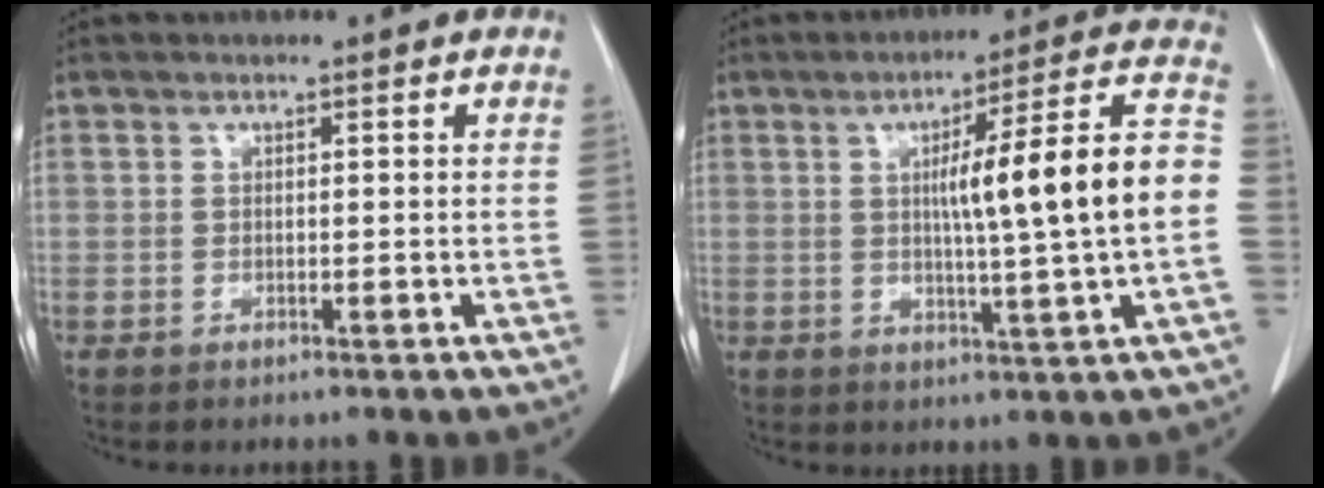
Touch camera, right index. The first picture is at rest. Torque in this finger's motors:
{"motor_torque": [1.81, 0.19, 0.54, 0.19]}